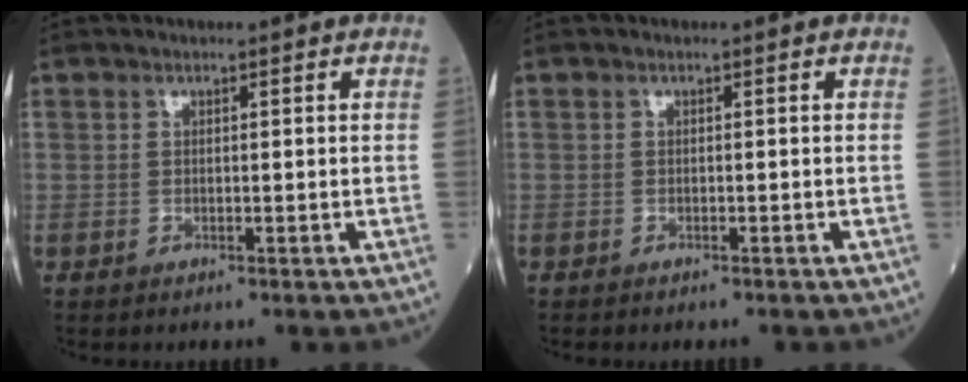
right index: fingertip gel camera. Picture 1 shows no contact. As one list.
[{"total": 1.3, "force": [-1.1, 0.4, 0.5], "torque": [-0.014, -0.003, -0.013]}]